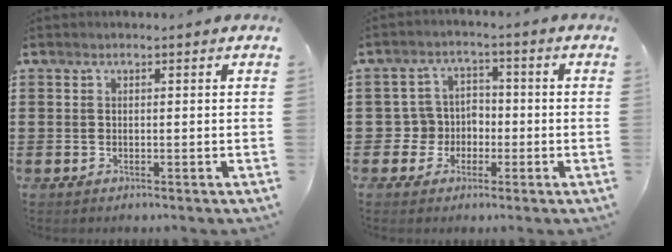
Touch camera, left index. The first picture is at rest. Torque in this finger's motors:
{"motor_torque": [0.21, 0.20, 0.07, -0.01]}